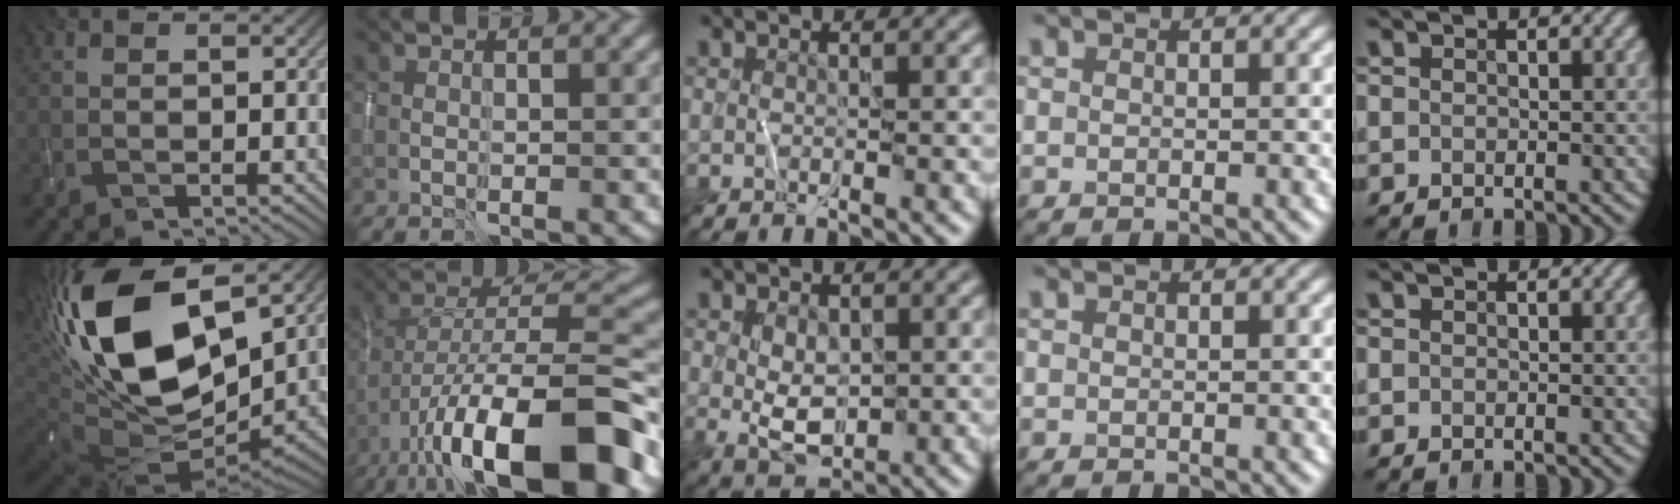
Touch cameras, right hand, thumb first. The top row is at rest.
{"thumb": {"total": 20.5, "force": [5.3, 11.6, 16.1], "torque": [-0.357, -0.003, 0.109]}, "index": {"total": 15.9, "force": [-8.3, 5.3, 12.6], "torque": [-0.205, 0.012, -0.140]}, "middle": {"total": 3.4, "force": [0.1, 2.1, 2.7], "torque": [-0.049, -0.009, 0.006]}}